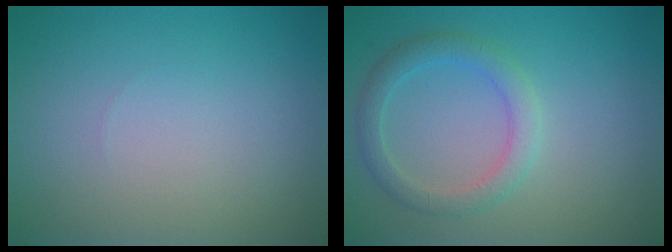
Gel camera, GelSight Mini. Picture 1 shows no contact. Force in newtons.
{"total": 2.7, "press": 2.7, "slide": 0.2}